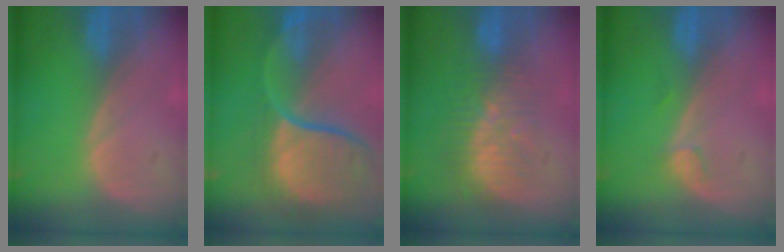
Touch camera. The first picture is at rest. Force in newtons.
{"total": 11.9, "press": 9.9, "slide": 6.7}
{"total": 7.7, "press": 7.2, "slide": 2.6}
{"total": 1.1, "press": 1.1, "slide": 0.2}